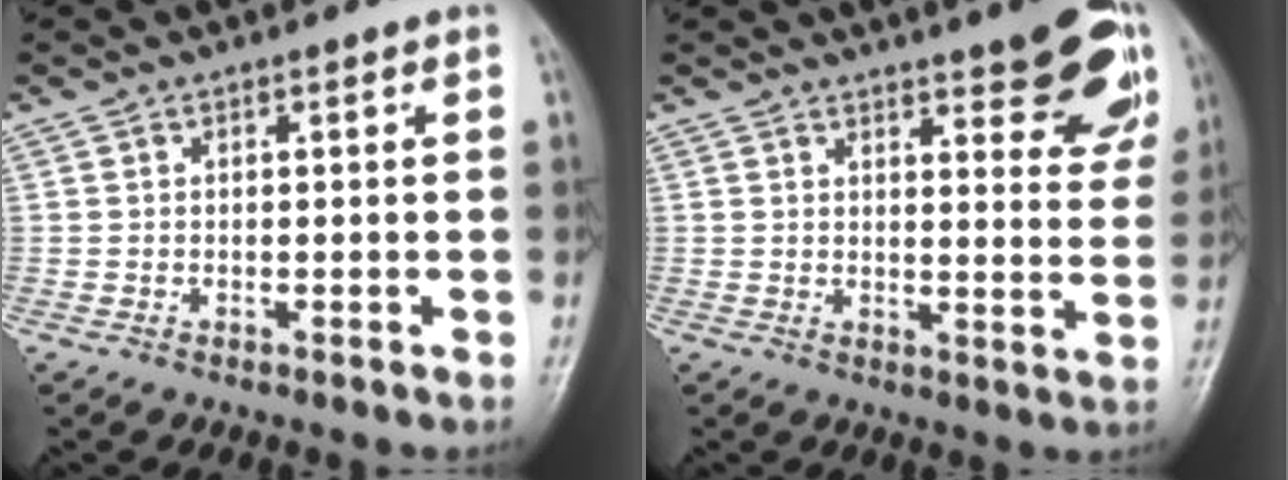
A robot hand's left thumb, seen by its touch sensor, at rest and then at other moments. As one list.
[{"total": 13.1, "force": [8.1, 4.1, 9.5], "torque": [-0.082, -0.040, 0.096]}]